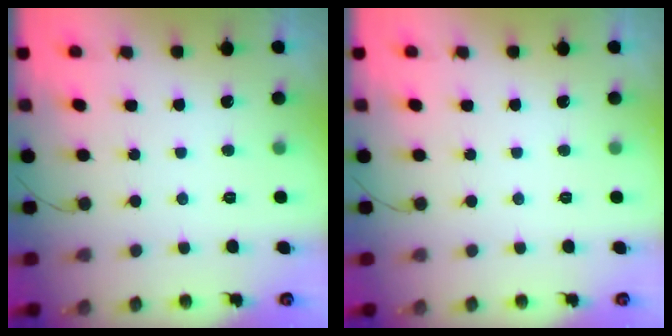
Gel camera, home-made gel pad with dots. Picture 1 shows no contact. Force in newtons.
{"total": 0.0}